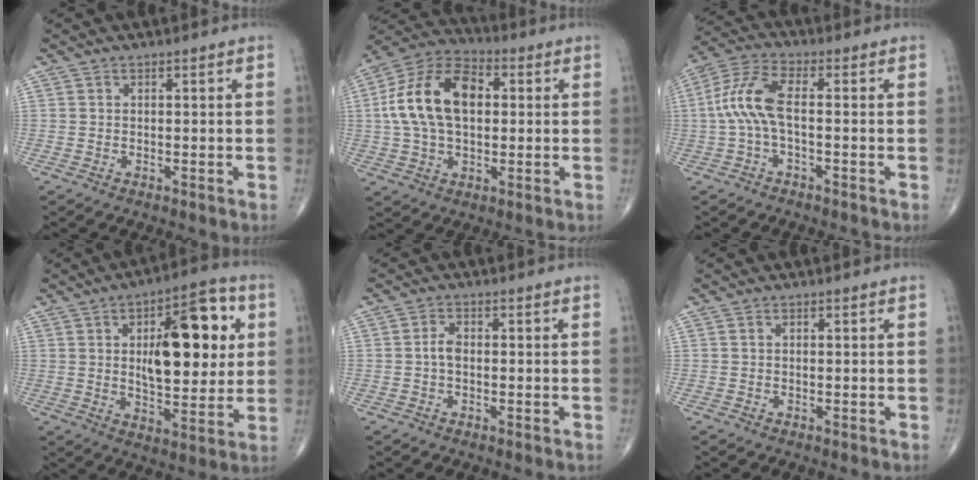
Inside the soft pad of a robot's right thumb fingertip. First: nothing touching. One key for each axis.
{"total": 16.7, "fx": 2.1, "fy": 10.1, "fz": 13.1, "tx": -0.238, "ty": 0.026, "tz": 0.030}
{"total": 8.6, "fx": -0.6, "fy": 3.1, "fz": 7.9, "tx": -0.191, "ty": 0.030, "tz": -0.017}
{"total": 18.9, "fx": 4.1, "fy": 8.6, "fz": 16.3, "tx": -0.190, "ty": -0.004, "tz": 0.058}
{"total": 2.3, "fx": -0.3, "fy": 1.4, "fz": 1.8, "tx": -0.033, "ty": 0.006, "tz": -0.010}
{"total": 0.0}